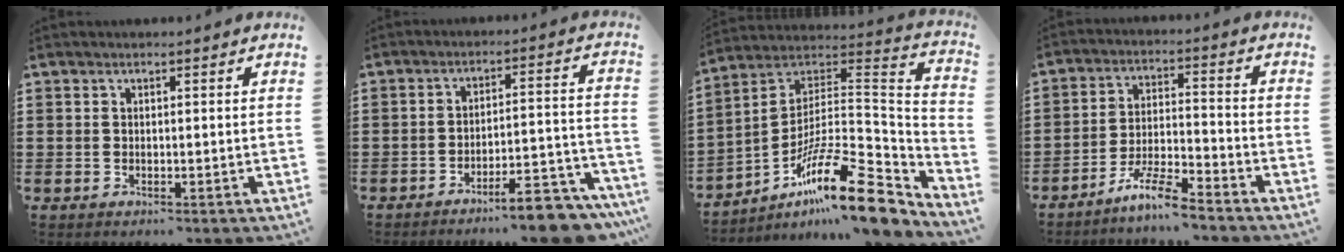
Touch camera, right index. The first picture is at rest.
{"total": 8.5, "force": [-7.6, 0.9, 3.8], "torque": [-0.046, 0.020, -0.139]}
{"total": 17.5, "force": [-11.7, 4.0, 12.4], "torque": [-0.189, 0.020, -0.208]}
{"total": 6.8, "force": [-6.0, 0.3, 3.3], "torque": [-0.075, -0.002, -0.117]}